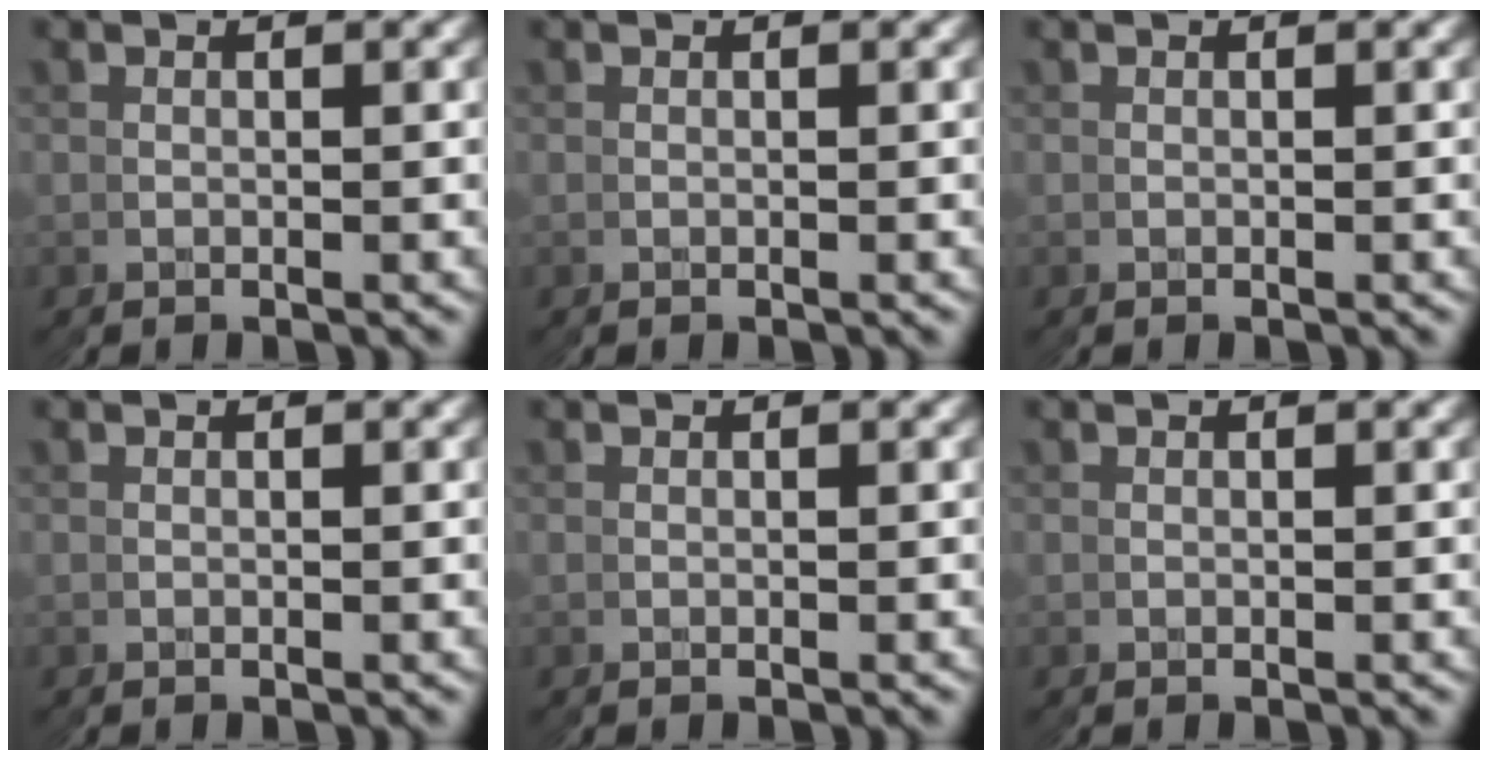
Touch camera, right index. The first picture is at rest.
{"total": 0.0}
{"total": 0.0}
{"total": 0.0}
{"total": 0.0}
{"total": 0.0}